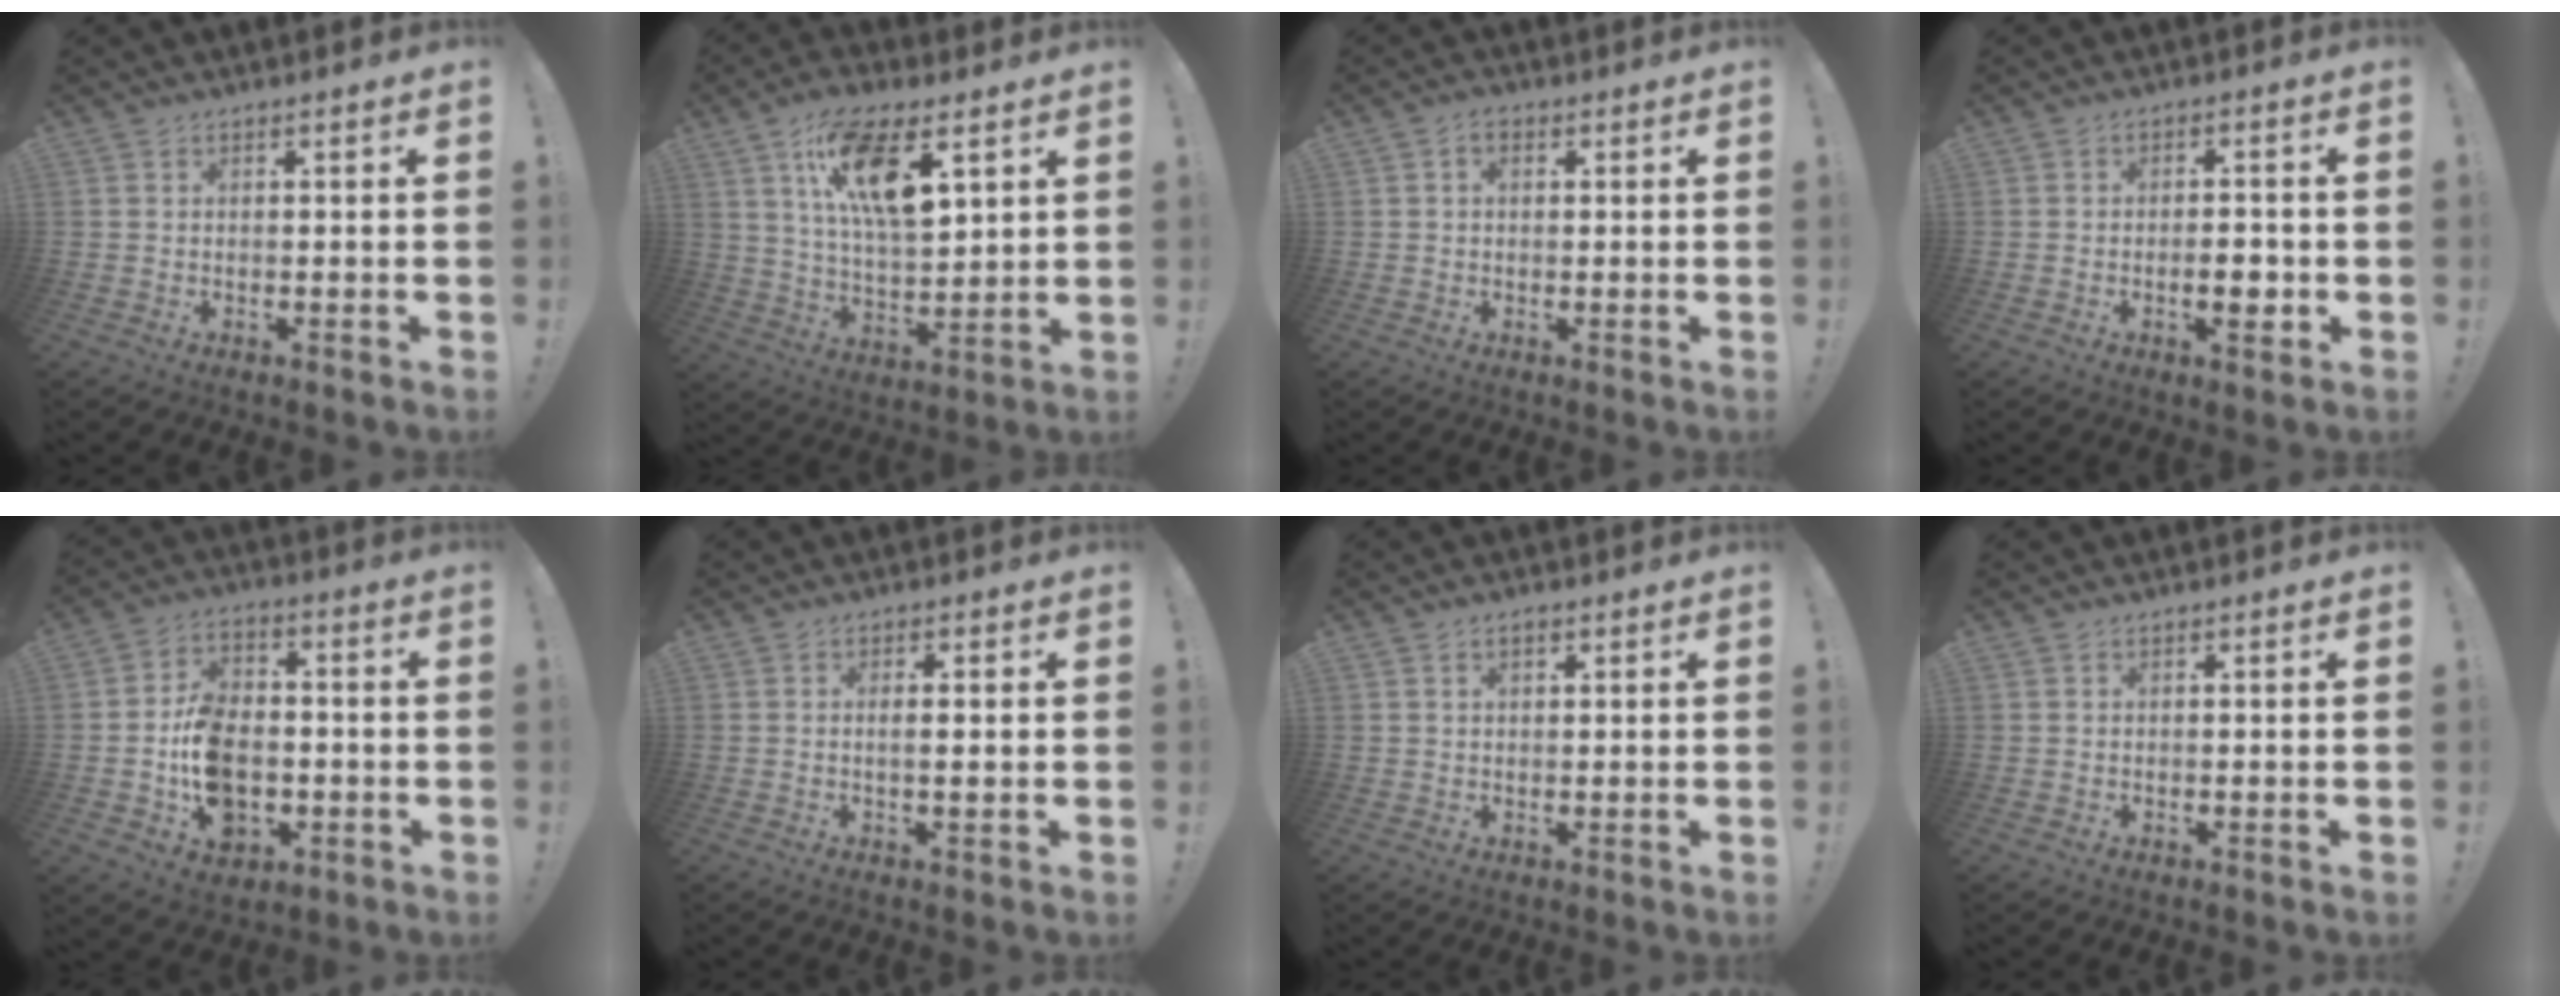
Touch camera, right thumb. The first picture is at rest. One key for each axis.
{"total": 16.3, "fx": 7.7, "fy": 6.5, "fz": 12.9, "tx": -0.222, "ty": -0.018, "tz": 0.132}
{"total": 2.4, "fx": 0.7, "fy": 1.6, "fz": 1.6, "tx": -0.024, "ty": 0.003, "tz": 0.011}
{"total": 5.2, "fx": -1.6, "fy": 1.8, "fz": 4.6, "tx": -0.060, "ty": 0.003, "tz": -0.028}
{"total": 13.8, "fx": -3.5, "fy": 10.6, "fz": 8.2, "tx": -0.124, "ty": 0.022, "tz": -0.055}
{"total": 3.1, "fx": -0.1, "fy": 0.3, "fz": 3.1, "tx": -0.044, "ty": -0.004, "tz": -0.008}
{"total": 1.7, "fx": 0.9, "fy": 1.0, "fz": 1.0, "tx": -0.009, "ty": -0.003, "tz": 0.012}
{"total": 0.0}